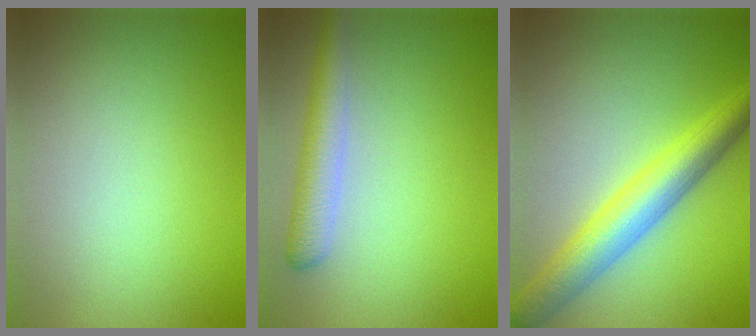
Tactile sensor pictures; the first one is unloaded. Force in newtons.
{"total": 3.6, "press": 3.6, "slide": 0.2}
{"total": 6.0, "press": 6.0, "slide": 0.1}